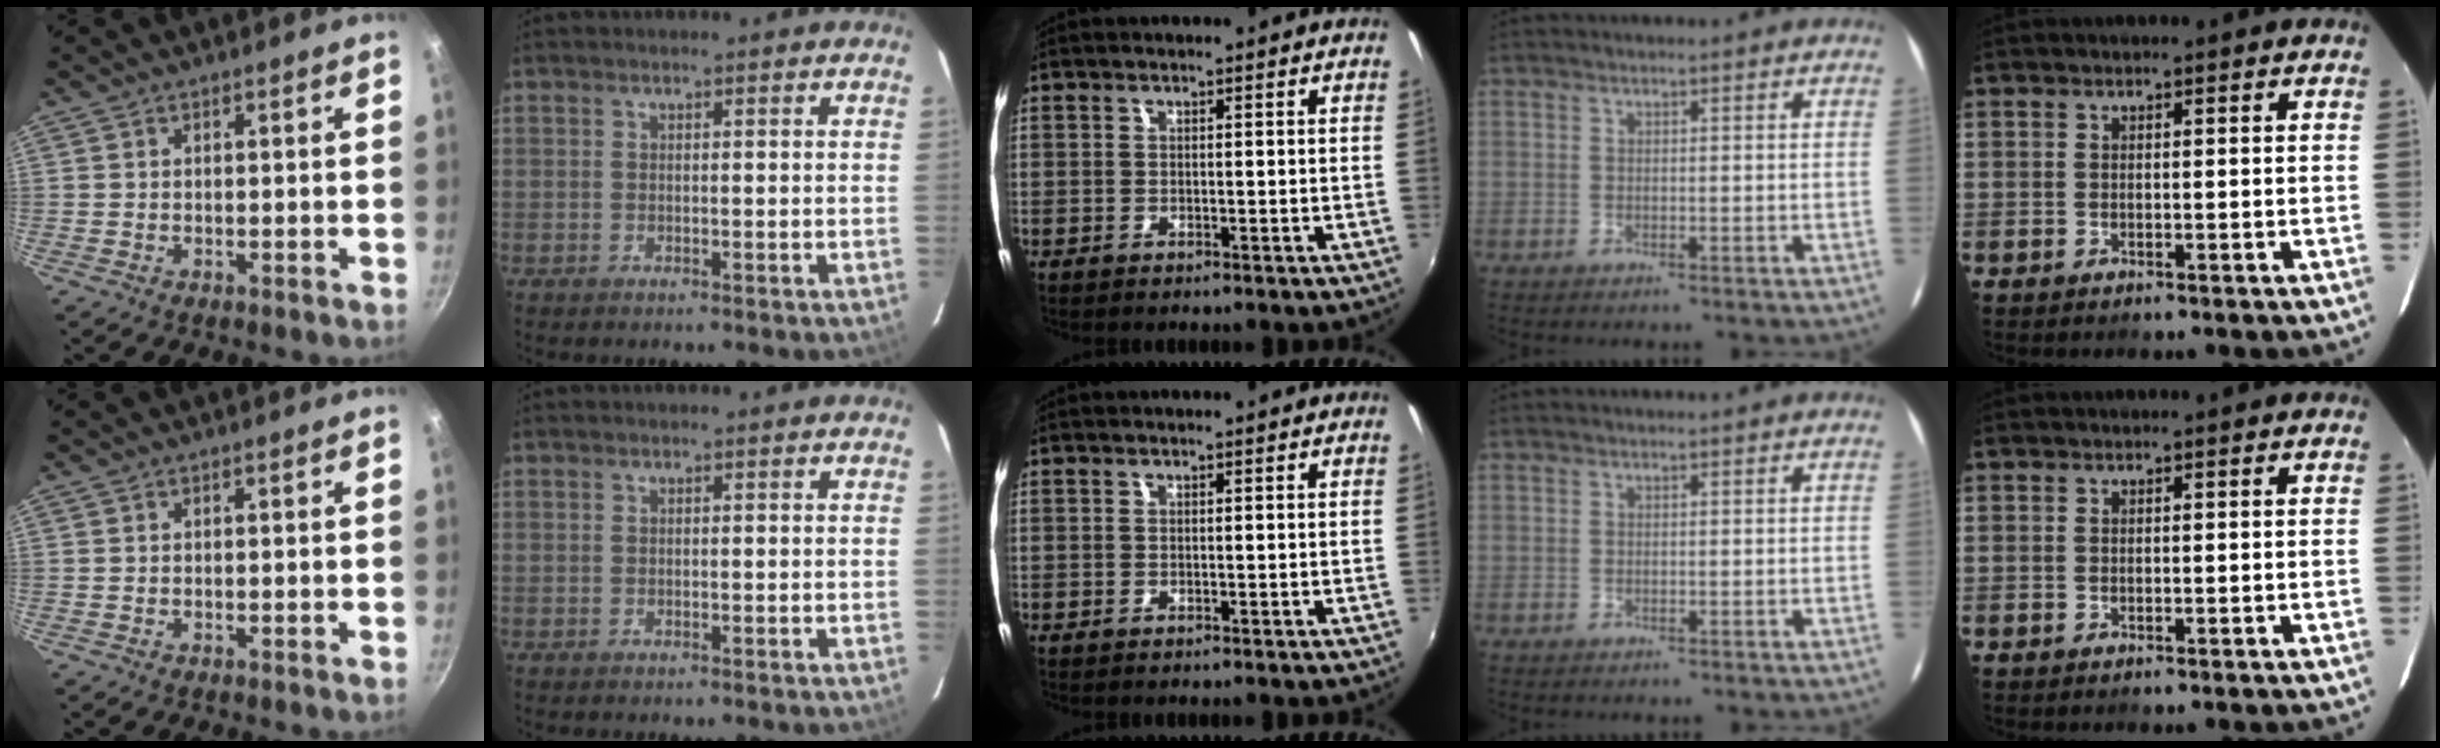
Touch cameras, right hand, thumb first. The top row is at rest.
{}